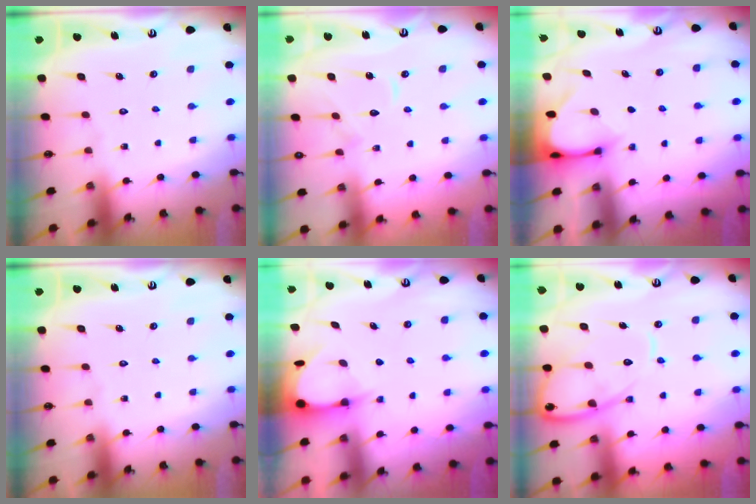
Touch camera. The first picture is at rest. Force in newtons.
{"total": 7.2, "press": 7.2, "slide": 0.2}
{"total": 3.4, "press": 3.4, "slide": 0.3}
{"total": 0.0}
{"total": 3.6, "press": 3.5, "slide": 0.3}
{"total": 11.9, "press": 11.9, "slide": 1.2}